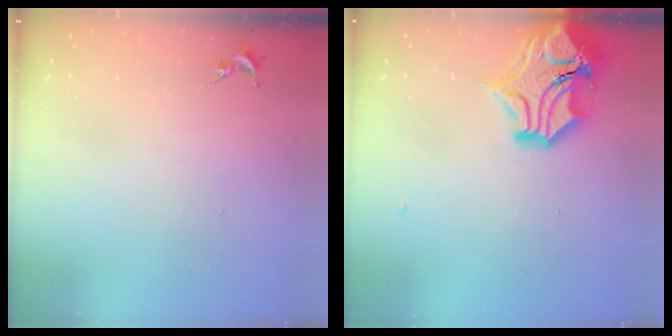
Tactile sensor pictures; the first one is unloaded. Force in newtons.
{"total": 16.7, "press": 16.5, "slide": 2.5}